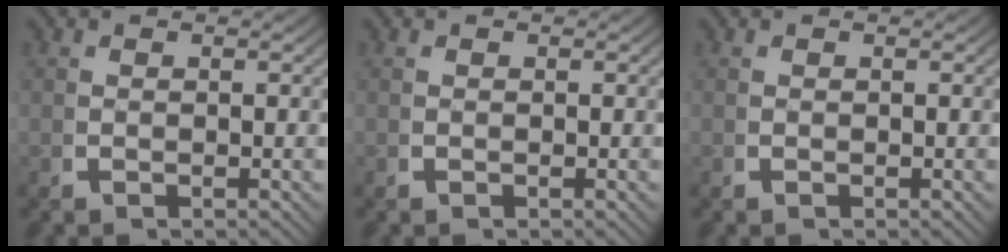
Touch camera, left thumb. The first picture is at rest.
{"total": 0.0}
{"total": 0.0}